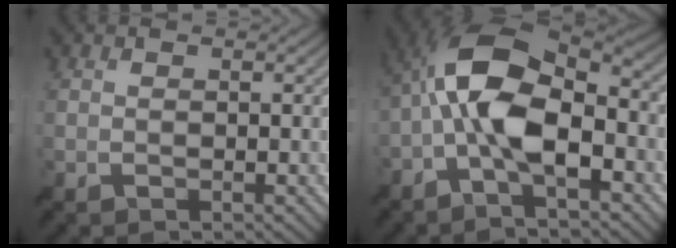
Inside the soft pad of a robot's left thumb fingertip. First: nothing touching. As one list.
[{"total": 12.2, "force": [-1.8, 4.9, 11.0], "torque": [-0.223, 0.016, -0.047]}]